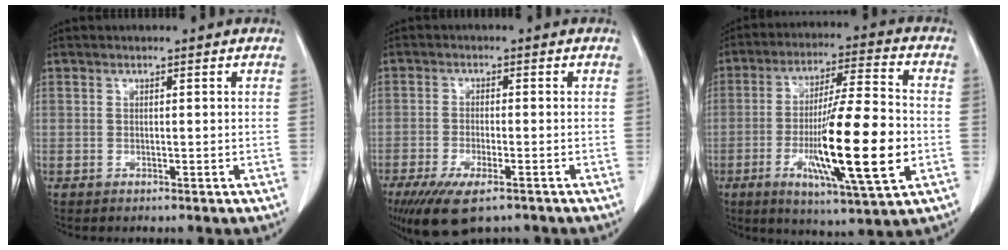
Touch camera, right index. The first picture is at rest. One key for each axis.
{"total": 8.8, "fx": -6.0, "fy": 2.5, "fz": 6.0, "tx": -0.101, "ty": -0.018, "tz": -0.094}
{"total": 18.0, "fx": -4.0, "fy": 1.4, "fz": 17.5, "tx": -0.306, "ty": -0.017, "tz": -0.064}